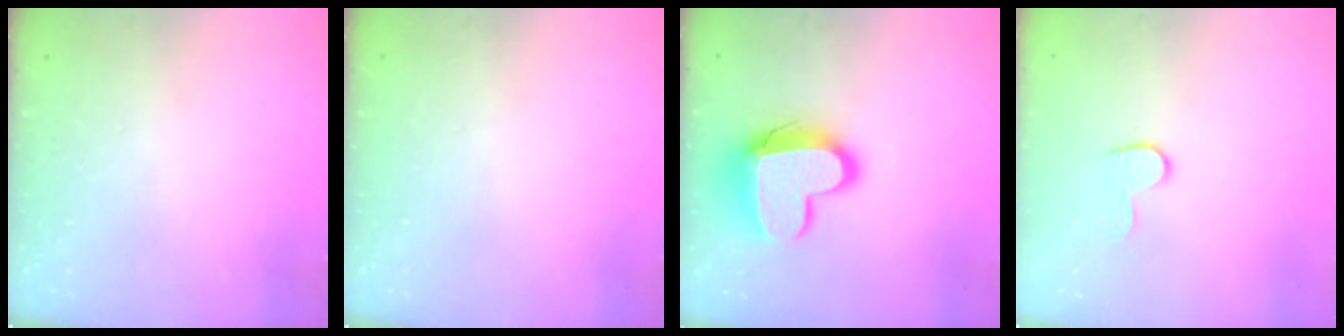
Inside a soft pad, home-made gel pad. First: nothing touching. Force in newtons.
{"total": 0.0}
{"total": 15.0, "press": 14.9, "slide": 1.3}
{"total": 5.6, "press": 5.6, "slide": 0.5}